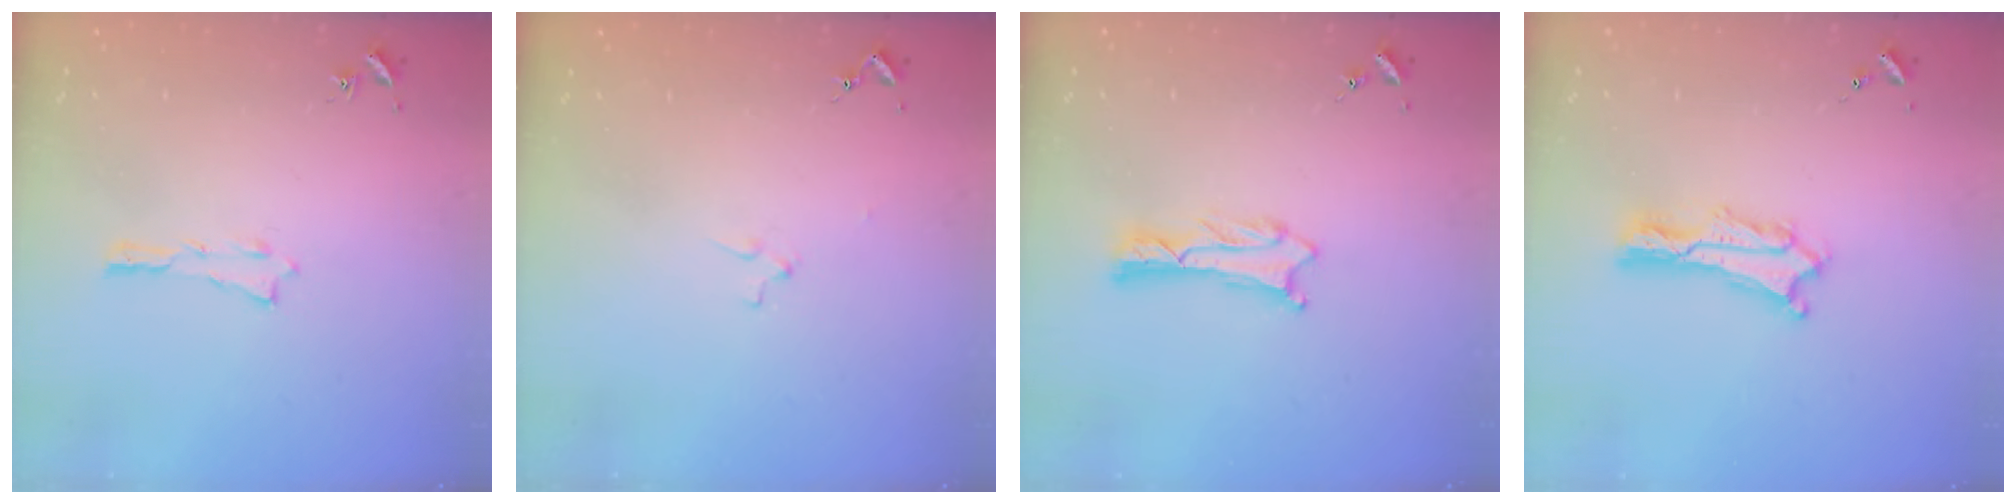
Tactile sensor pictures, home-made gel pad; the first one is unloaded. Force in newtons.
{"total": 1.1, "press": 1.1, "slide": 0.1}
{"total": 1.1, "press": 1.1, "slide": 0.2}
{"total": 2.2, "press": 2.2, "slide": 0.3}